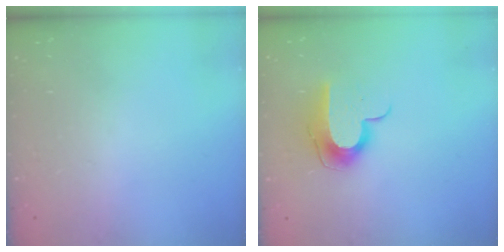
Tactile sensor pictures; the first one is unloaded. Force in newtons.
{"total": 10.1, "press": 10.0, "slide": 1.0}